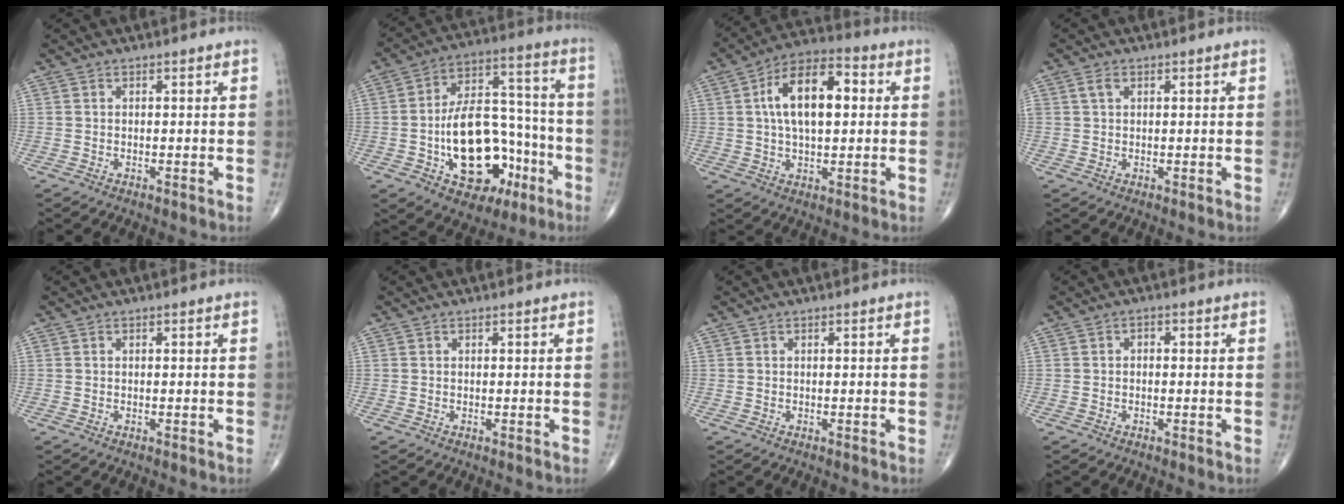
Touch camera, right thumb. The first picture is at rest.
{"total": 20.9, "force": [-6.7, 12.6, 15.3], "torque": [-0.208, 0.056, -0.093]}
{"total": 14.4, "force": [2.3, 7.3, 12.2], "torque": [-0.198, 0.021, 0.031]}
{"total": 1.7, "force": [0.7, 1.1, 1.1], "torque": [-0.023, 0.006, 0.015]}
{"total": 0.0}
{"total": 0.0}
{"total": 0.0}
{"total": 1.0, "force": [-0.1, 0.7, 0.7], "torque": [-0.005, 0.005, -0.007]}